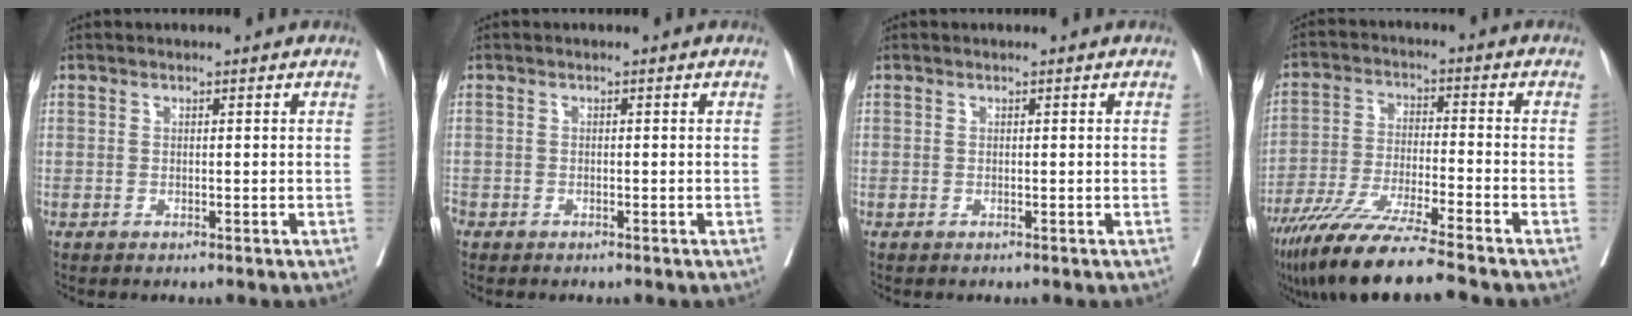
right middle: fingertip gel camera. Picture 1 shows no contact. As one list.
[{"total": 1.5, "force": [-1.1, 1.0, 0.4], "torque": [-0.016, -0.002, -0.022]}, {"total": 0.0}, {"total": 12.8, "force": [-10.1, -0.4, 7.9], "torque": [-0.140, -0.038, -0.177]}]